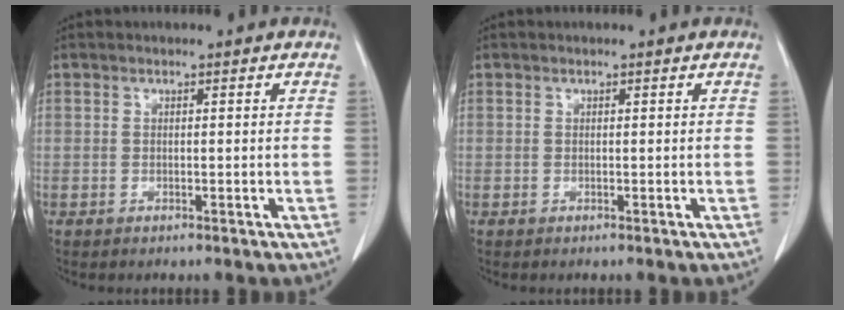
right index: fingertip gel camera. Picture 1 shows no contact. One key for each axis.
{"total": 0.0}